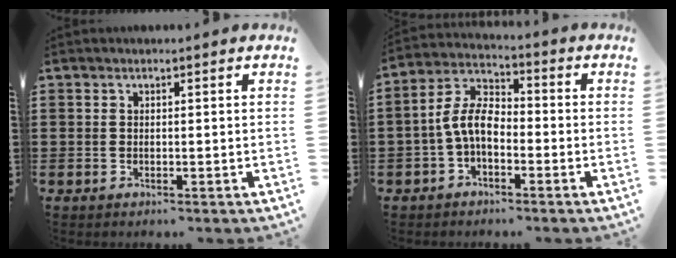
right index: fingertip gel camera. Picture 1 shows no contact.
{"total": 7.1, "force": [-1.8, 3.9, 5.6], "torque": [-0.145, 0.003, -0.045]}